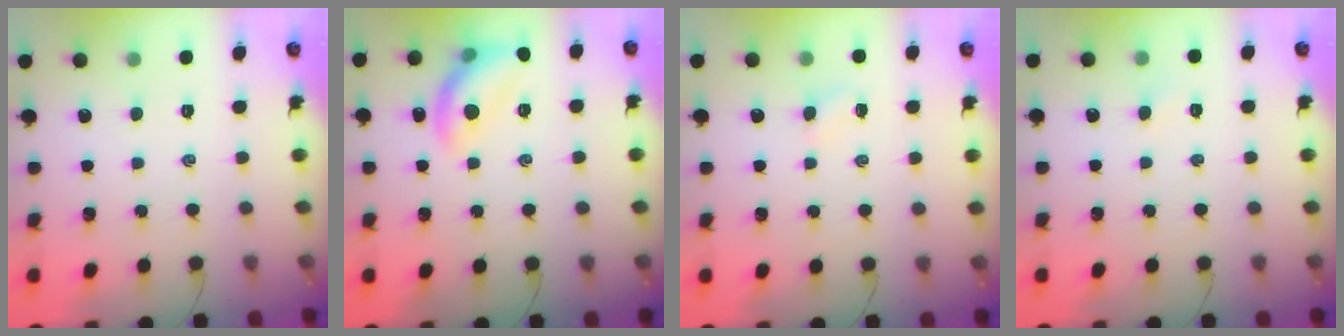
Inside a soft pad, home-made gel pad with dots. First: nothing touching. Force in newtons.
{"total": 13.8, "press": 13.7, "slide": 1.3}
{"total": 2.6, "press": 2.5, "slide": 0.9}
{"total": 1.5, "press": 1.4, "slide": 0.6}